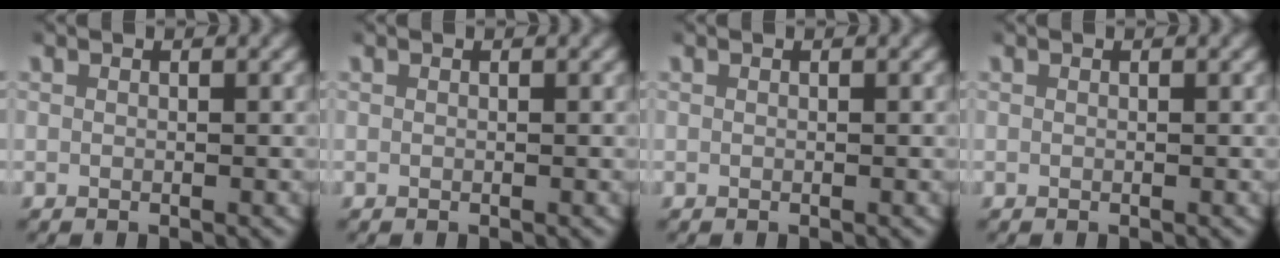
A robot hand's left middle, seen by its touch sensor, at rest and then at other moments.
{"total": 0.0}
{"total": 0.0}
{"total": 0.0}